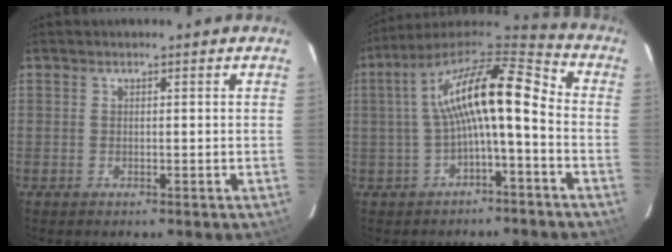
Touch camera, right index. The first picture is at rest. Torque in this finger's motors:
{"motor_torque": [0.68, -0.11, 1.05, 0.21]}